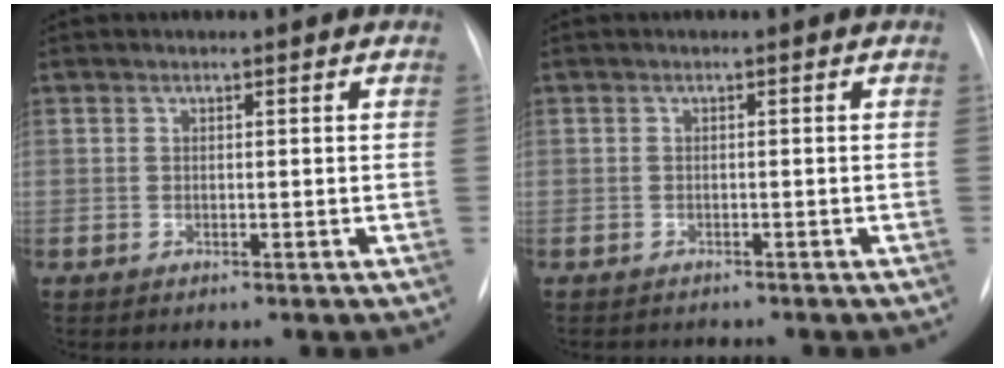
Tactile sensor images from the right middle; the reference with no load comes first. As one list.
[{"total": 1.5, "force": [-1.3, 0.7, -0.1], "torque": [-0.002, -0.002, -0.020]}]